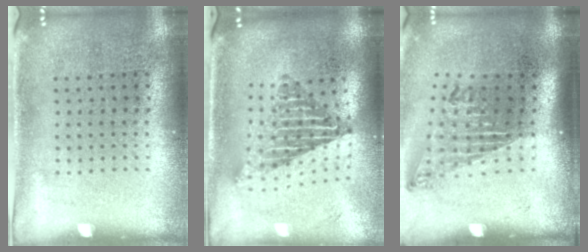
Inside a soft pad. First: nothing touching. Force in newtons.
{"total": 2.1, "press": 1.5, "slide": 1.4}
{"total": 1.7, "press": 1.1, "slide": 1.3}